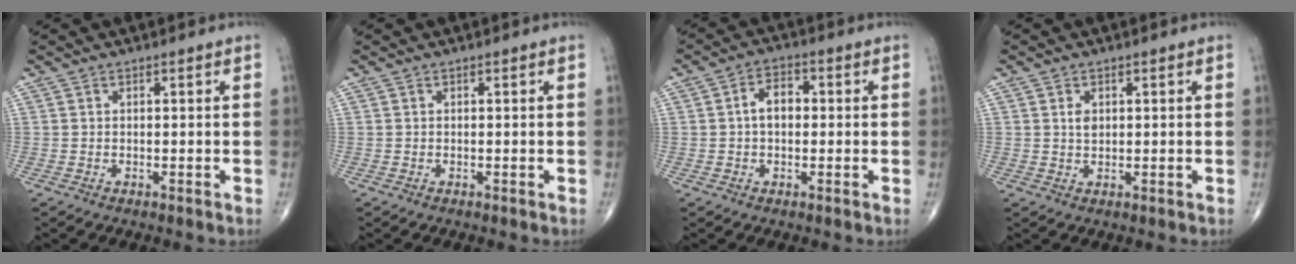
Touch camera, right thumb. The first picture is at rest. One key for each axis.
{"total": 0.0}
{"total": 5.1, "fx": 0.1, "fy": 3.4, "fz": 3.8, "tx": -0.055, "ty": 0.019, "tz": -0.006}
{"total": 2.0, "fx": 0.6, "fy": 1.4, "fz": 1.3, "tx": -0.018, "ty": -0.003, "tz": 0.011}